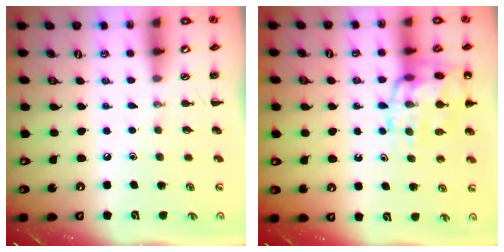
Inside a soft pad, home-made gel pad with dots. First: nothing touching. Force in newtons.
{"total": 19.3, "press": 19.1, "slide": 2.7}